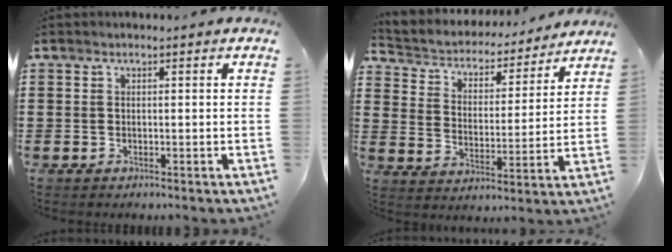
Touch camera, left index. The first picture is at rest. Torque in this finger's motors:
{"motor_torque": [2.14, 0.00, 0.49, 0.08]}